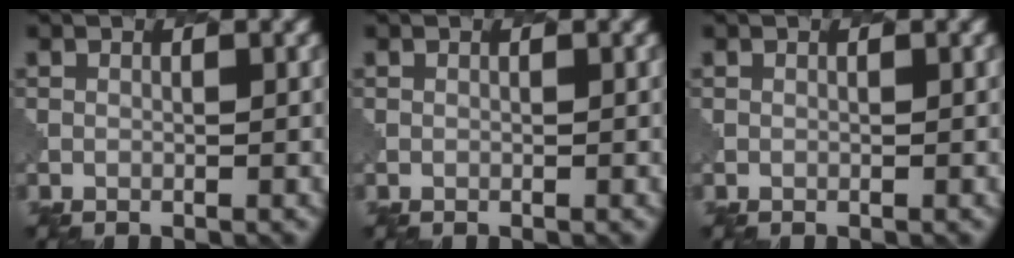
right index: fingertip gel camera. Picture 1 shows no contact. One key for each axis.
{"total": 0.0}
{"total": 0.0}